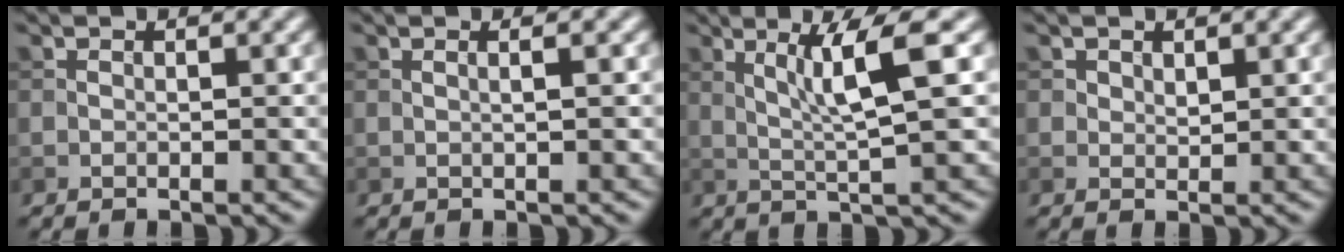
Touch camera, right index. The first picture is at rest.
{"total": 1.4, "force": [0.4, 0.5, 1.3], "torque": [-0.008, -0.001, -0.005]}
{"total": 5.0, "force": [1.4, 0.1, 4.8], "torque": [-0.091, 0.000, 0.032]}
{"total": 1.0, "force": [0.6, 0.7, 0.4], "torque": [-0.007, -0.003, 0.012]}